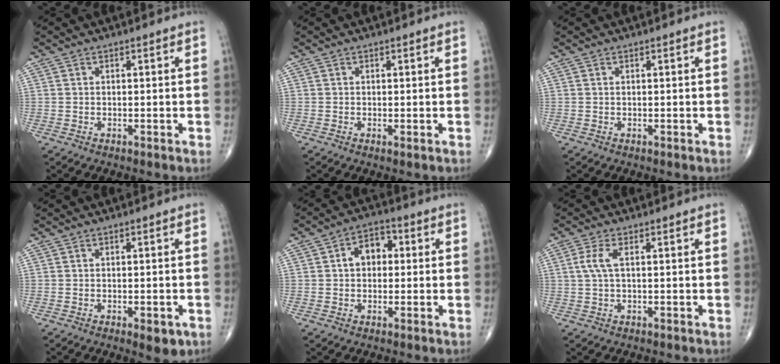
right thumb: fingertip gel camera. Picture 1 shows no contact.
{"total": 0.5, "force": [-0.1, 0.1, 0.5], "torque": [-0.013, -0.003, -0.002]}
{"total": 0.0}
{"total": 3.6, "force": [-1.5, 1.5, 2.9], "torque": [-0.028, 0.000, -0.013]}
{"total": 6.1, "force": [0.7, 4.3, 4.2], "torque": [-0.048, 0.020, 0.002]}
{"total": 3.3, "force": [0.6, 1.0, 3.0], "torque": [-0.085, 0.010, 0.012]}